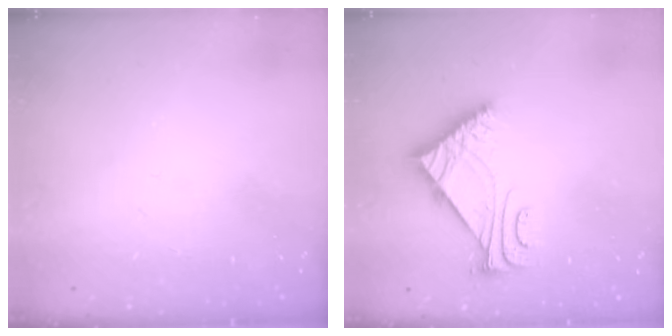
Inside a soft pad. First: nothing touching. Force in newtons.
{"total": 6.5, "press": 6.5, "slide": 0.4}